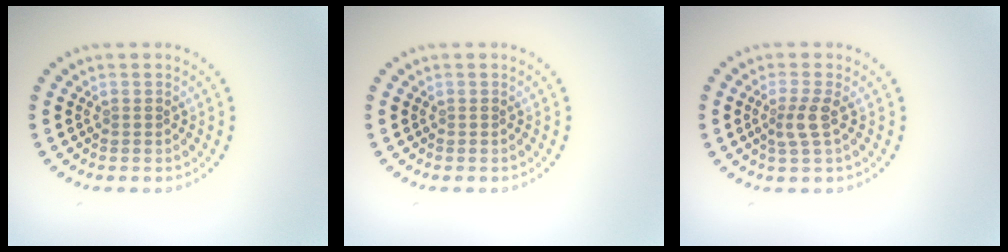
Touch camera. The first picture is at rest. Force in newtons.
{"total": 0.0}
{"total": 2.1, "press": 1.6, "slide": 1.3}